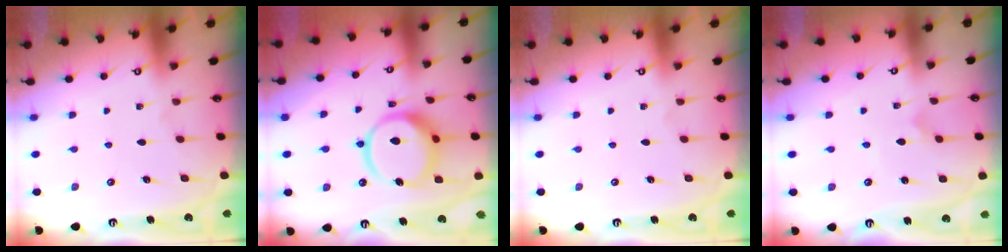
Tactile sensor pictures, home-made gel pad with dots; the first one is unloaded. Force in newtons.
{"total": 14.9, "press": 14.8, "slide": 1.6}
{"total": 0.0}
{"total": 1.5, "press": 1.5, "slide": 0.0}